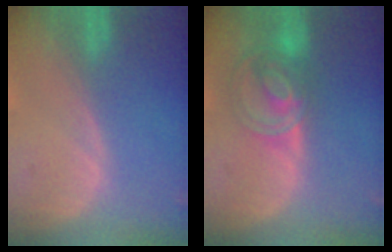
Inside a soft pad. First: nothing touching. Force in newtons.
{"total": 7.2, "press": 6.3, "slide": 3.5}